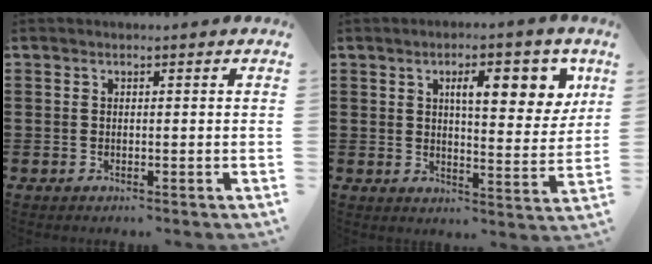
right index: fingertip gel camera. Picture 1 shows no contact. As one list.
[{"total": 8.5, "force": [3.6, 2.9, 7.1], "torque": [-0.107, -0.004, 0.051]}]